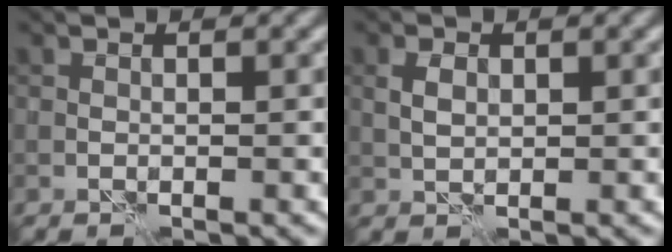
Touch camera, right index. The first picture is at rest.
{"total": 1.6, "force": [0.4, 1.1, 1.0], "torque": [-0.023, 0.003, 0.009]}